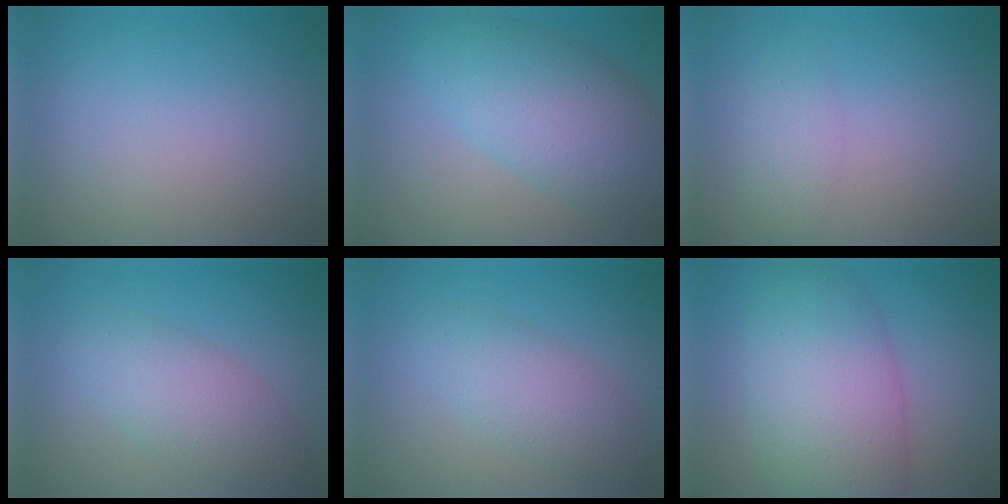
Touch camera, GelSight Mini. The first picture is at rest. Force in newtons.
{"total": 7.5, "press": 7.5, "slide": 0.3}
{"total": 1.7, "press": 1.7, "slide": 0.1}
{"total": 4.4, "press": 4.4, "slide": 0.2}
{"total": 3.9, "press": 3.9, "slide": 0.1}
{"total": 9.2, "press": 9.2, "slide": 0.2}